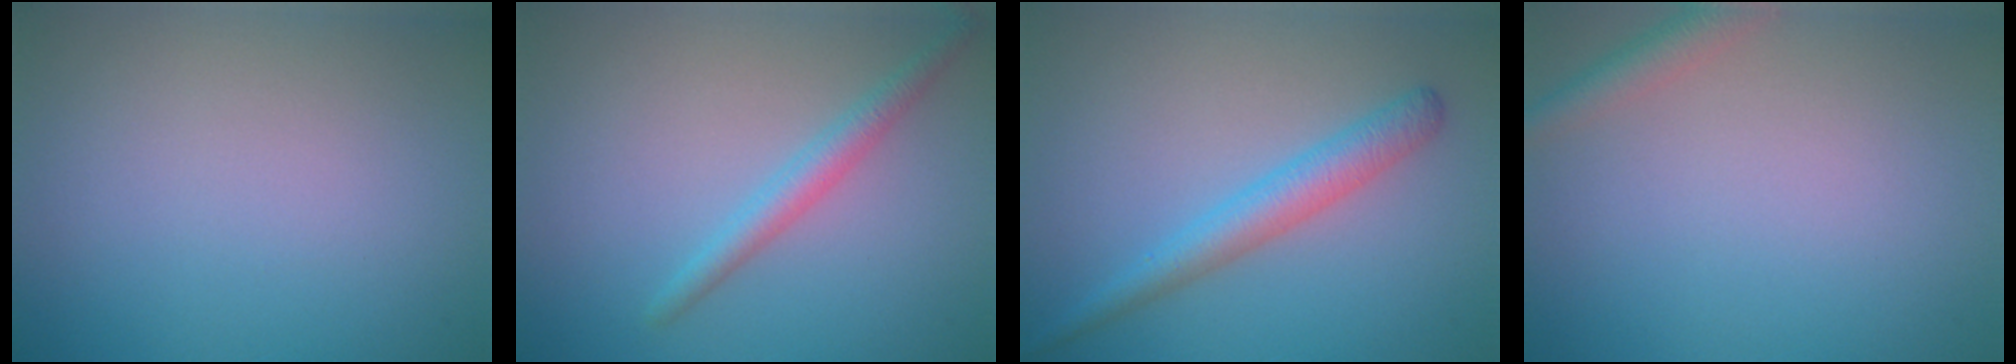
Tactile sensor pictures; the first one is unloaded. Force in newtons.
{"total": 2.2, "press": 2.2, "slide": 0.1}
{"total": 3.3, "press": 3.3, "slide": 0.1}
{"total": 2.0, "press": 2.0, "slide": 0.1}